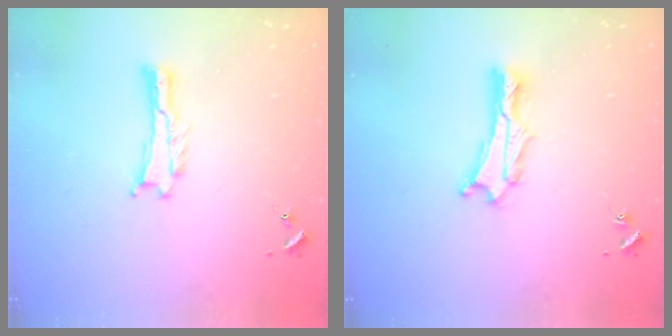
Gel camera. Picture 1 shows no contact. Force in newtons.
{"total": 1.9, "press": 1.9, "slide": 0.2}